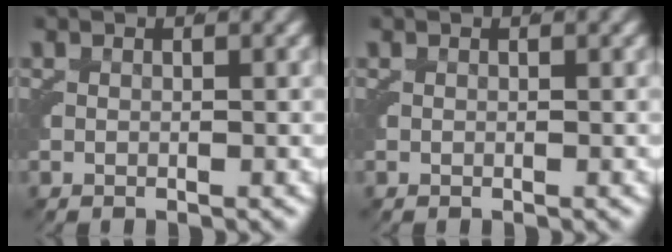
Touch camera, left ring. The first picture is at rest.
{"total": 0.0}